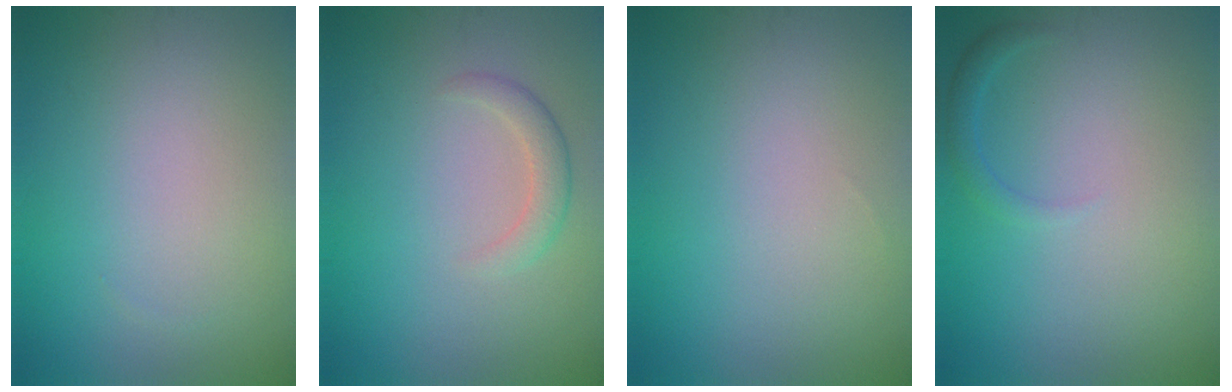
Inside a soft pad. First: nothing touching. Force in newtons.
{"total": 1.9, "press": 1.9, "slide": 0.2}
{"total": 0.0}
{"total": 1.2, "press": 1.2, "slide": 0.1}